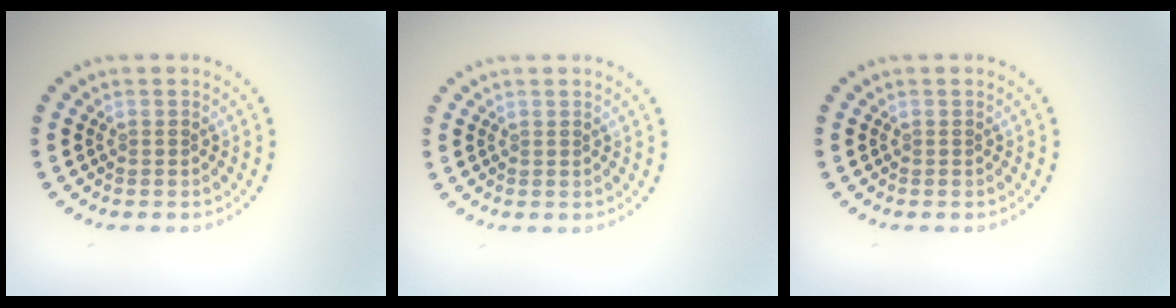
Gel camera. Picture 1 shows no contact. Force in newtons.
{"total": 0.0}
{"total": 0.0}